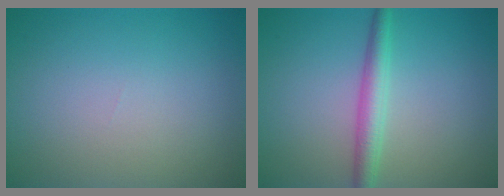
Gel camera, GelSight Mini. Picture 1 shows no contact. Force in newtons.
{"total": 2.9, "press": 2.9, "slide": 0.1}